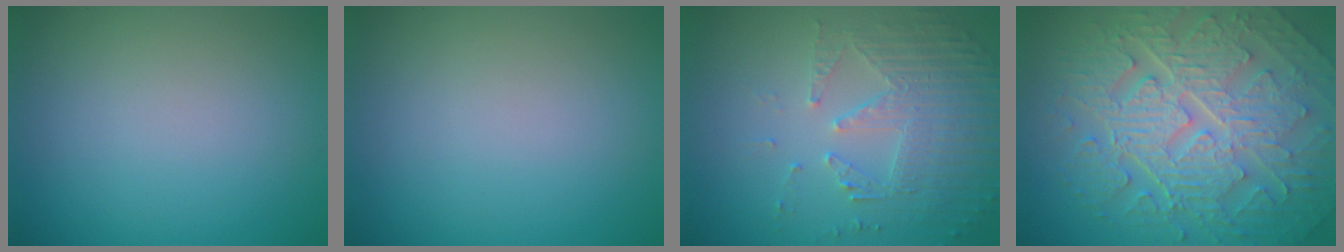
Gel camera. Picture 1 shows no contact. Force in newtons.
{"total": 0.0}
{"total": 5.5, "press": 3.7, "slide": 4.0}
{"total": 10.1, "press": 6.7, "slide": 7.5}